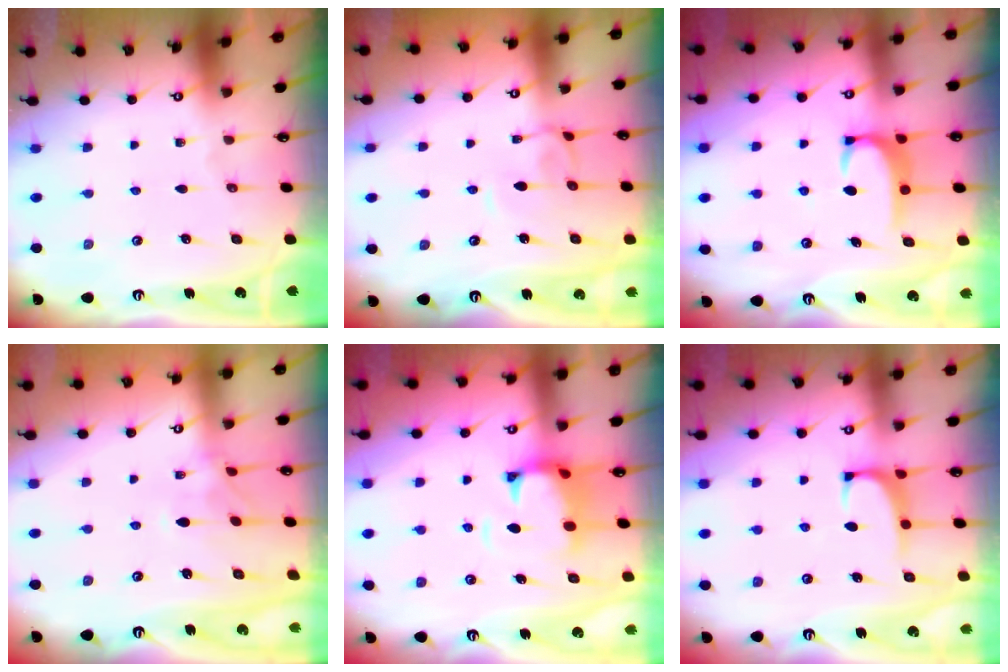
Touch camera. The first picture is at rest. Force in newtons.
{"total": 2.5, "press": 2.5, "slide": 0.5}
{"total": 2.9, "press": 2.8, "slide": 0.5}
{"total": 0.9, "press": 0.1, "slide": 0.9}
{"total": 2.3, "press": 2.0, "slide": 1.2}
{"total": 1.0, "press": 0.4, "slide": 0.9}